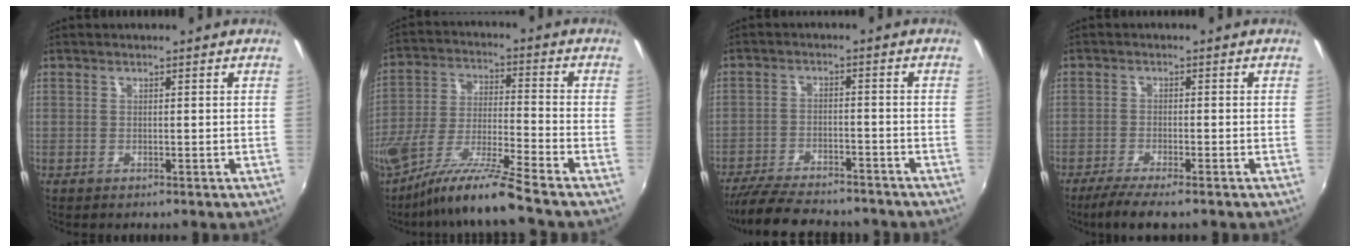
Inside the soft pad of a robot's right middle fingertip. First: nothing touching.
{"total": 12.6, "force": [-10.0, -1.4, 7.6], "torque": [-0.147, -0.020, -0.187]}
{"total": 16.0, "force": [-13.6, 4.3, 7.2], "torque": [-0.151, -0.025, -0.205]}
{"total": 5.5, "force": [-4.3, 0.5, 3.4], "torque": [-0.084, -0.017, -0.078]}